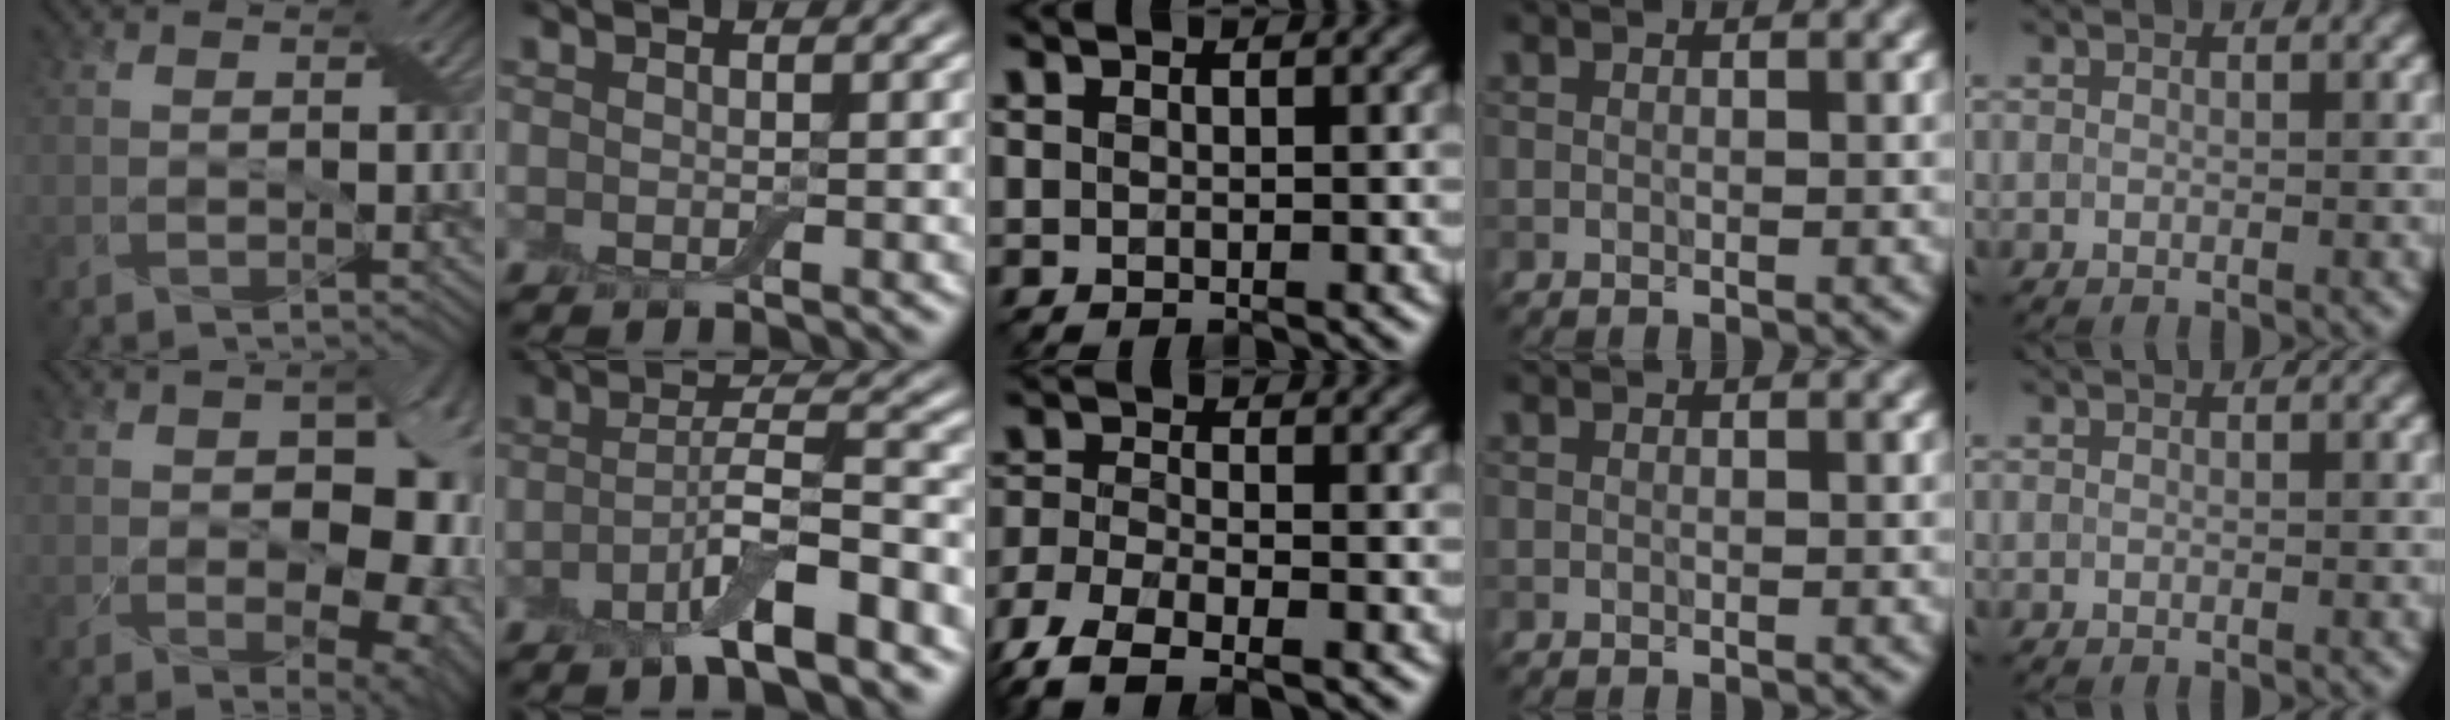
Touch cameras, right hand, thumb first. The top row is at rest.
{"thumb": {"total": 13.6, "force": [-0.9, 8.6, 10.5], "torque": [-0.095, -0.003, 0.012]}, "index": {"total": 5.8, "force": [-3.2, 1.0, 4.8], "torque": [-0.080, 0.007, -0.060]}, "middle": {"total": 6.0, "force": [-4.3, 2.1, 3.7], "torque": [-0.078, -0.013, -0.092]}}